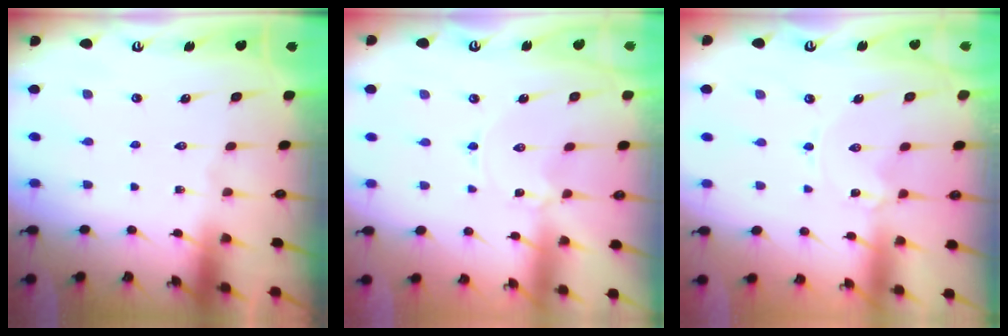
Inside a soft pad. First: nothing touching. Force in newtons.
{"total": 0.6, "press": 0.6, "slide": 0.1}
{"total": 0.5, "press": 0.5, "slide": 0.1}